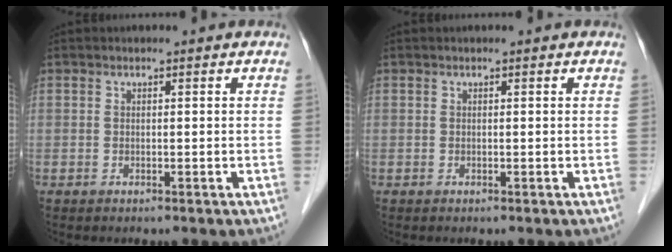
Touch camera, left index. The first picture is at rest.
{"total": 0.0}